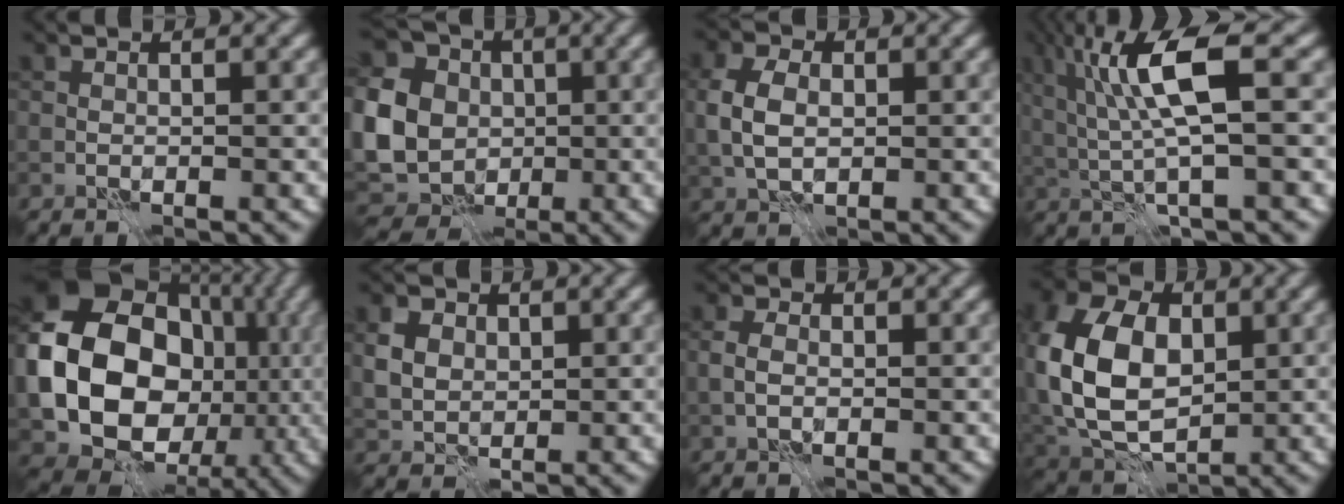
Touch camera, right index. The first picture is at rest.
{"total": 12.4, "force": [0.3, 10.6, 6.3], "torque": [-0.151, -0.002, -0.007]}
{"total": 4.4, "force": [0.2, 3.1, 3.1], "torque": [-0.079, 0.003, 0.006]}
{"total": 7.8, "force": [1.8, 1.5, 7.4], "torque": [-0.151, 0.004, 0.035]}
{"total": 18.2, "force": [-1.2, 14.5, 10.8], "torque": [-0.219, -0.006, -0.023]}
{"total": 4.2, "force": [1.4, 3.3, 2.3], "torque": [-0.057, 0.009, 0.024]}
{"total": 1.9, "force": [-0.3, 1.2, 1.4], "torque": [-0.031, 0.005, -0.010]}
{"total": 11.7, "force": [0.9, 8.1, 8.4], "torque": [-0.192, 0.011, 0.007]}